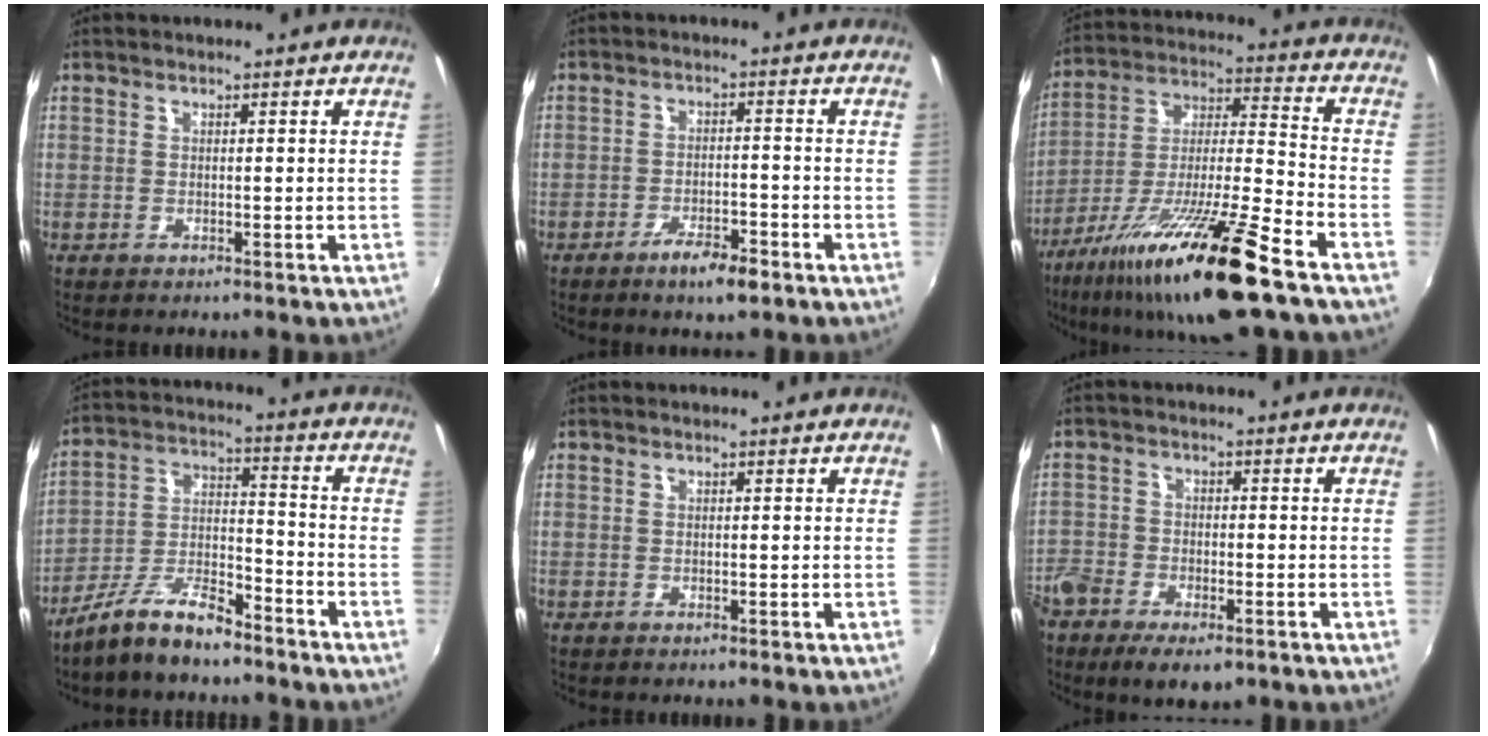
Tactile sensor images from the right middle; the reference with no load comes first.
{"total": 5.4, "force": [-3.7, 1.4, 3.6], "torque": [-0.078, -0.007, -0.060]}
{"total": 20.9, "force": [-13.6, 1.1, 15.8], "torque": [-0.287, -0.023, -0.239]}
{"total": 10.7, "force": [-8.4, 2.9, 5.9], "torque": [-0.130, 0.008, -0.156]}
{"total": 0.0}
{"total": 9.8, "force": [-6.4, 5.0, 5.5], "torque": [-0.143, -0.026, -0.123]}